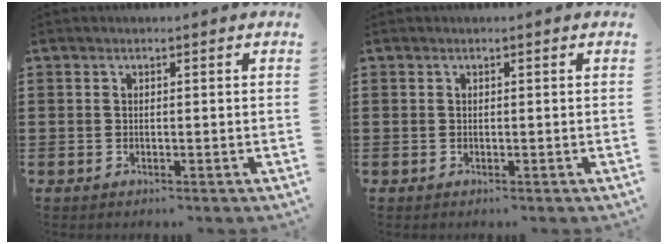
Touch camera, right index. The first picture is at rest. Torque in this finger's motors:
{"motor_torque": [0.04, 0.04, 0.00, 0.00]}